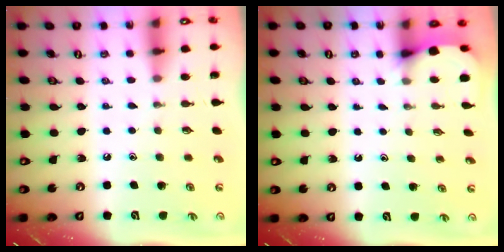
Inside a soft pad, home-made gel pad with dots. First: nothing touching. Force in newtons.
{"total": 3.0, "press": 3.0, "slide": 0.4}